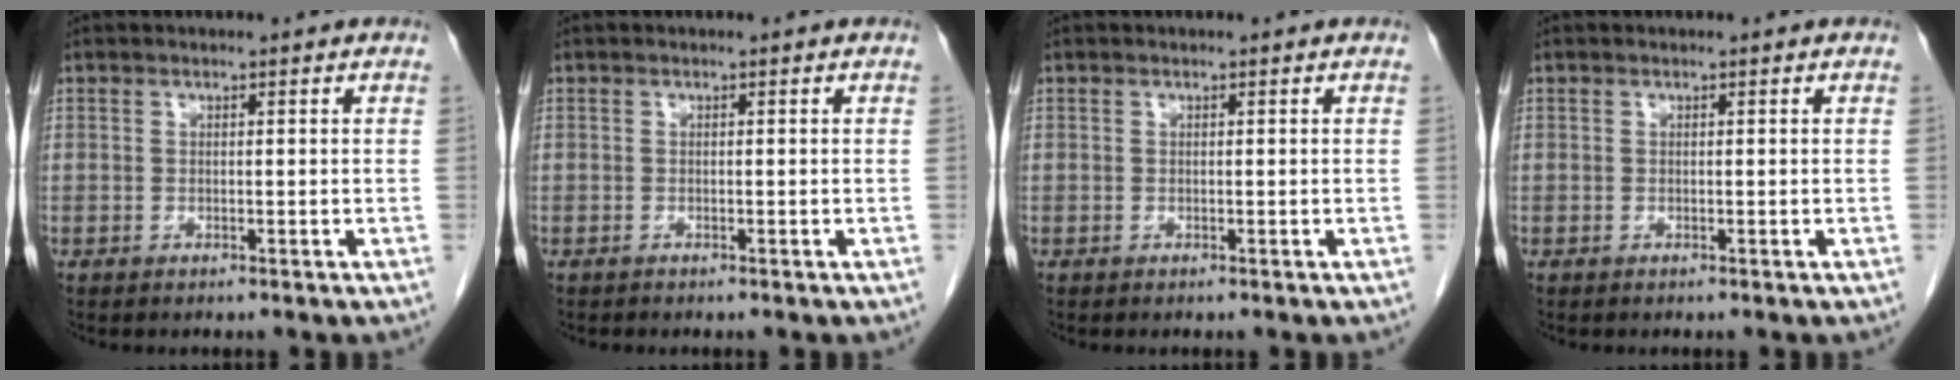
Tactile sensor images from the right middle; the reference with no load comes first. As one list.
[{"total": 1.7, "force": [1.7, -0.1, -0.1], "torque": [-0.003, -0.005, 0.028]}, {"total": 0.0}, {"total": 0.0}]